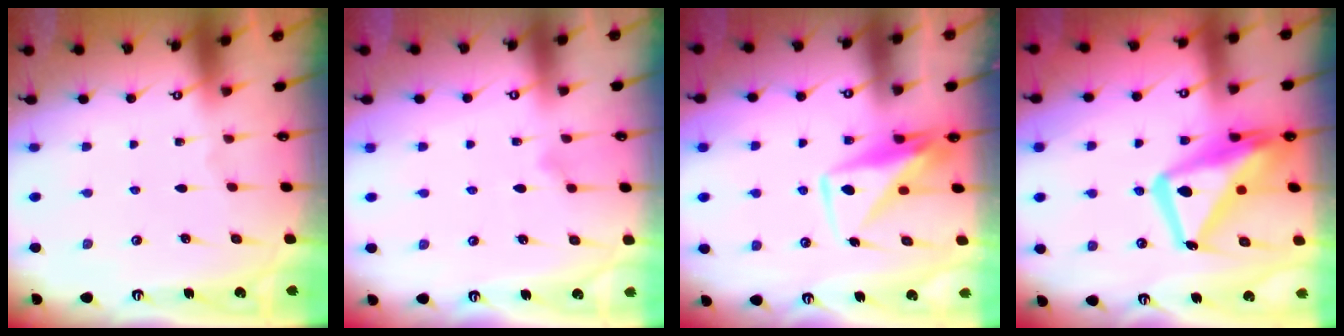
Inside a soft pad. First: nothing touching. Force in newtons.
{"total": 6.8, "press": 6.5, "slide": 1.8}
{"total": 10.8, "press": 10.8, "slide": 0.9}
{"total": 18.8, "press": 18.7, "slide": 2.0}